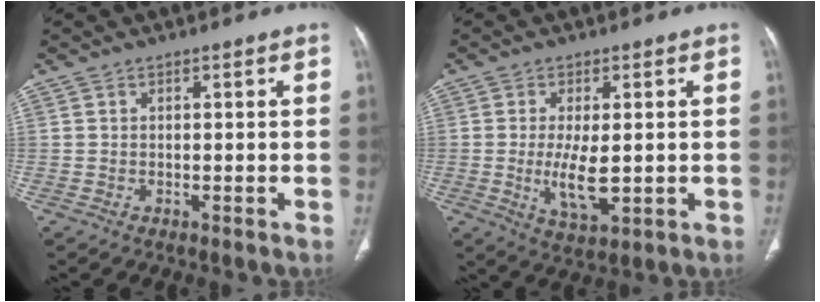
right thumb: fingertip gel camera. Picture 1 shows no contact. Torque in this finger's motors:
{"motor_torque": [-0.51, 0.62, -0.13, 0.29, 0.02]}